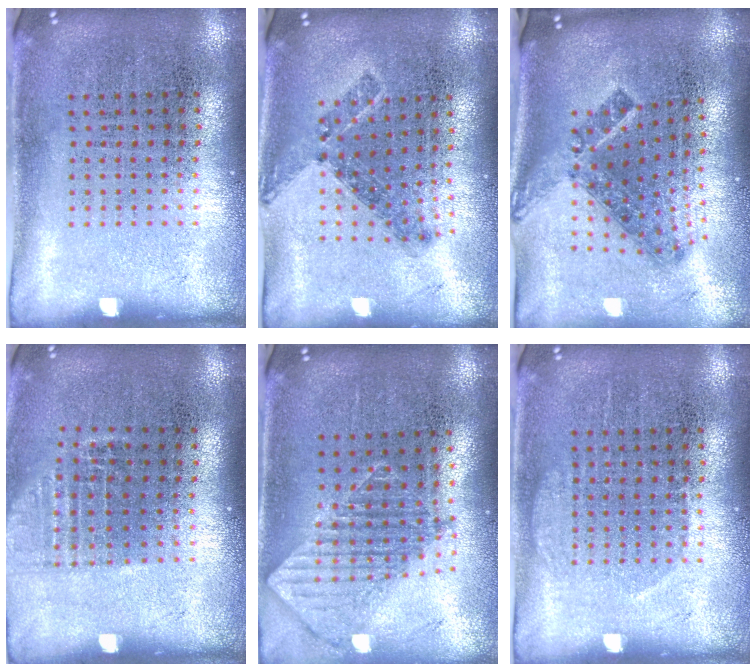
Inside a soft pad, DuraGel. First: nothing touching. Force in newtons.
{"total": 0.8, "press": 0.8, "slide": 0.3}
{"total": 1.5, "press": 1.1, "slide": 1.1}
{"total": 1.1, "press": 1.0, "slide": 0.5}
{"total": 1.2, "press": 1.1, "slide": 0.6}
{"total": 1.1, "press": 1.1, "slide": 0.3}